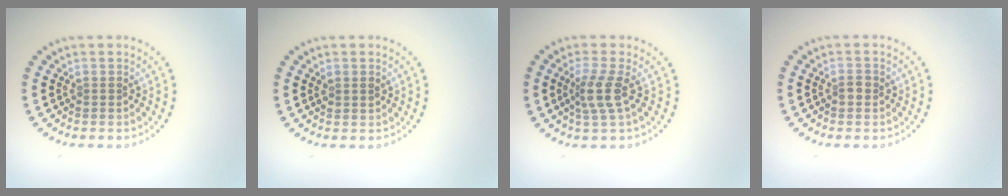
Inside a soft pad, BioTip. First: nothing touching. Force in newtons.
{"total": 1.0, "press": 0.9, "slide": 0.3}
{"total": 2.7, "press": 2.1, "slide": 1.7}
{"total": 1.0, "press": 1.0, "slide": 0.0}